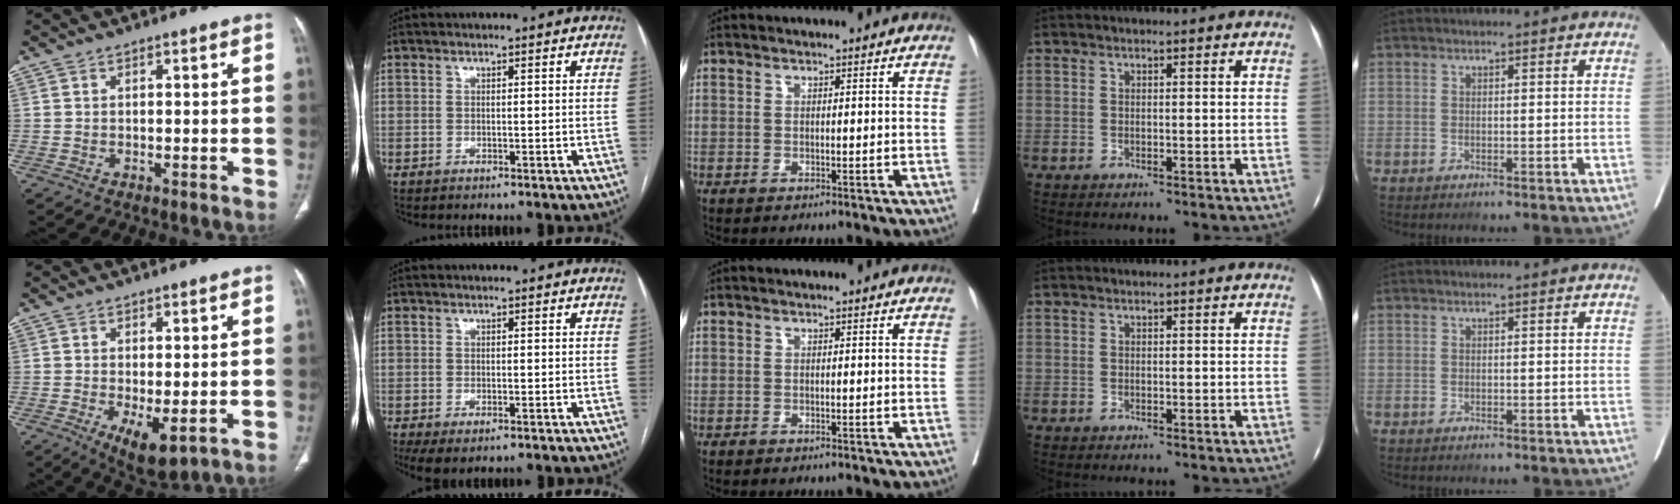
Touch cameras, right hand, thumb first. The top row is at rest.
{"thumb": {"total": 7.1, "force": [-1.9, 3.0, 6.2], "torque": [-0.099, -0.020, -0.018]}, "index": {"total": 3.8, "force": [-2.1, 1.6, 2.8], "torque": [-0.047, -0.009, -0.030]}}